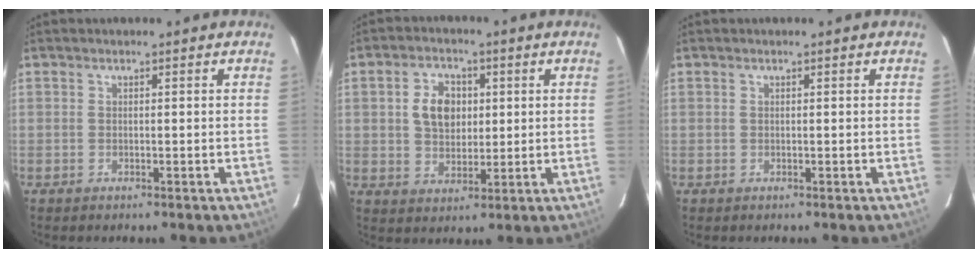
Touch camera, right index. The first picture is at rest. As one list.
[{"total": 7.5, "force": [1.4, 5.5, 4.8], "torque": [-0.090, 0.017, 0.030]}, {"total": 0.0}]